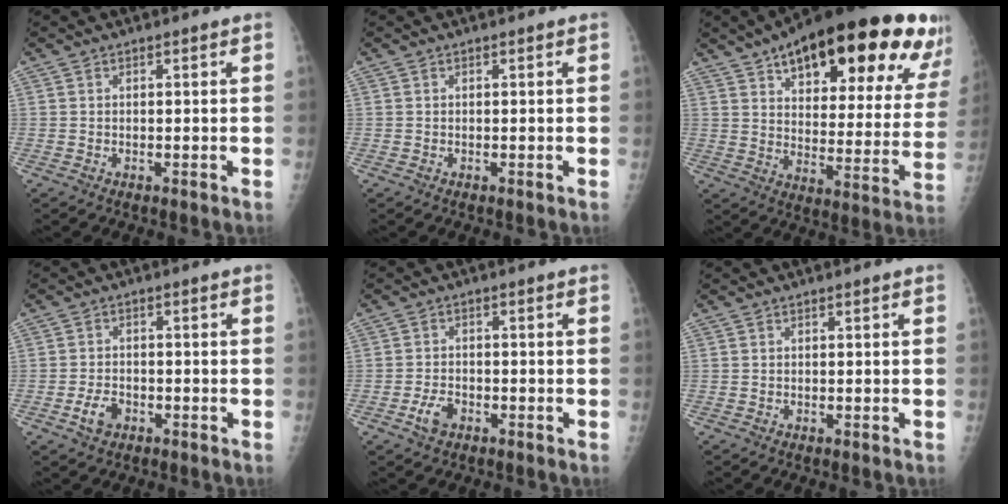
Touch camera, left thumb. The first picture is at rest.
{"total": 0.0}
{"total": 31.3, "force": [18.5, 11.8, 22.3], "torque": [-0.282, -0.033, 0.258]}
{"total": 3.8, "force": [-1.9, 2.5, 2.1], "torque": [-0.034, 0.012, -0.032]}
{"total": 3.6, "force": [-1.9, 2.2, 2.1], "torque": [-0.036, 0.011, -0.034]}
{"total": 0.0}